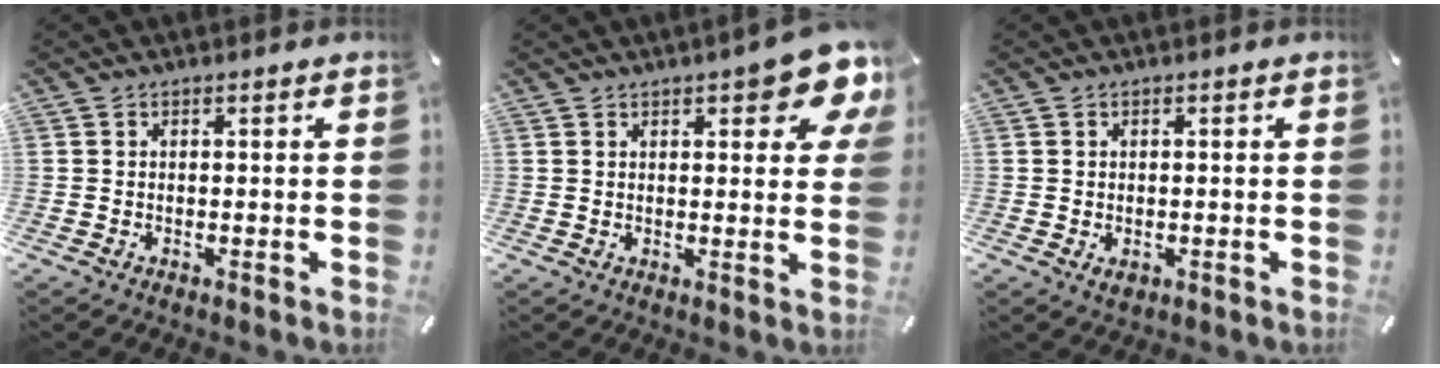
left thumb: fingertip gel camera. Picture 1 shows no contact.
{"total": 10.0, "force": [5.5, 3.4, 7.6], "torque": [-0.095, -0.029, 0.090]}
{"total": 1.6, "force": [-0.4, 1.2, 0.9], "torque": [-0.017, 0.003, -0.008]}